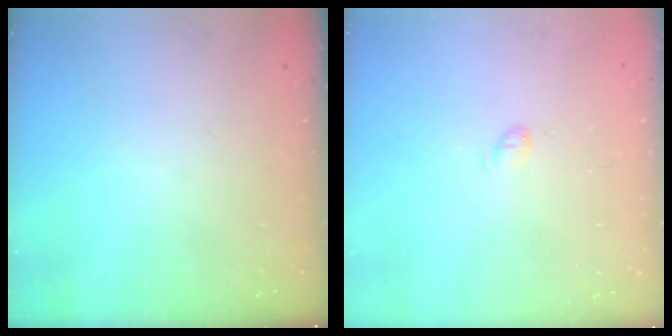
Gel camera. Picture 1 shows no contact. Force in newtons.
{"total": 3.9, "press": 3.8, "slide": 0.7}